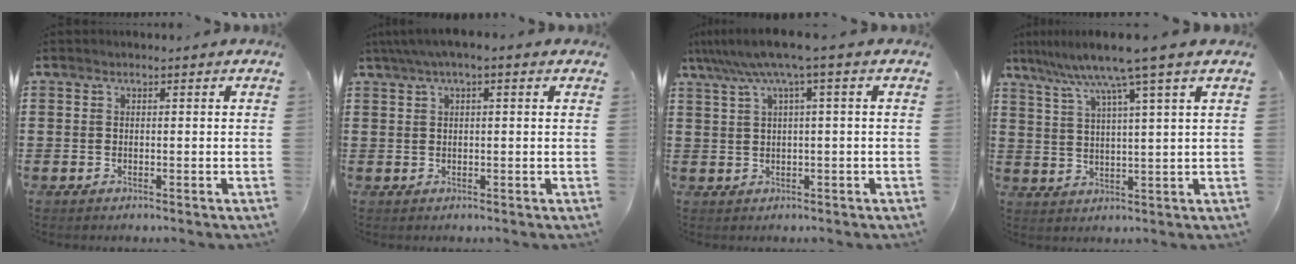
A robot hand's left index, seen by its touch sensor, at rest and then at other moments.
{"total": 2.3, "force": [0.7, 0.3, 2.2], "torque": [-0.040, 0.002, 0.011]}
{"total": 5.3, "force": [1.9, -0.4, 4.9], "torque": [-0.098, -0.009, 0.030]}
{"total": 7.8, "force": [5.6, -0.9, 5.4], "torque": [-0.124, -0.025, 0.088]}